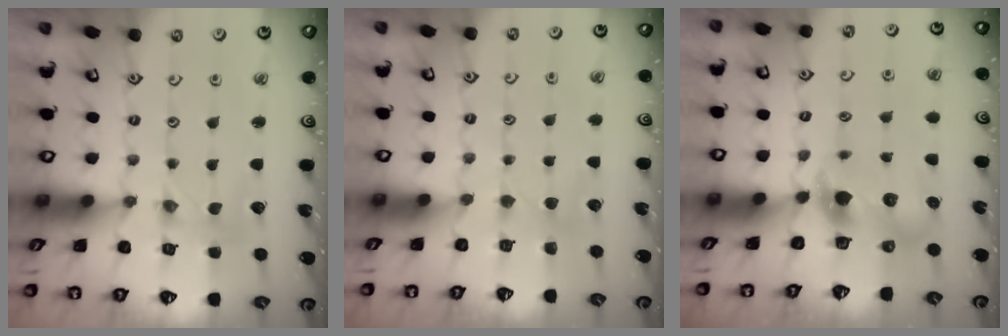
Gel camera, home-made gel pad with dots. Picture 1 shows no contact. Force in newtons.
{"total": 2.1, "press": 2.0, "slide": 0.4}
{"total": 5.7, "press": 5.7, "slide": 0.4}